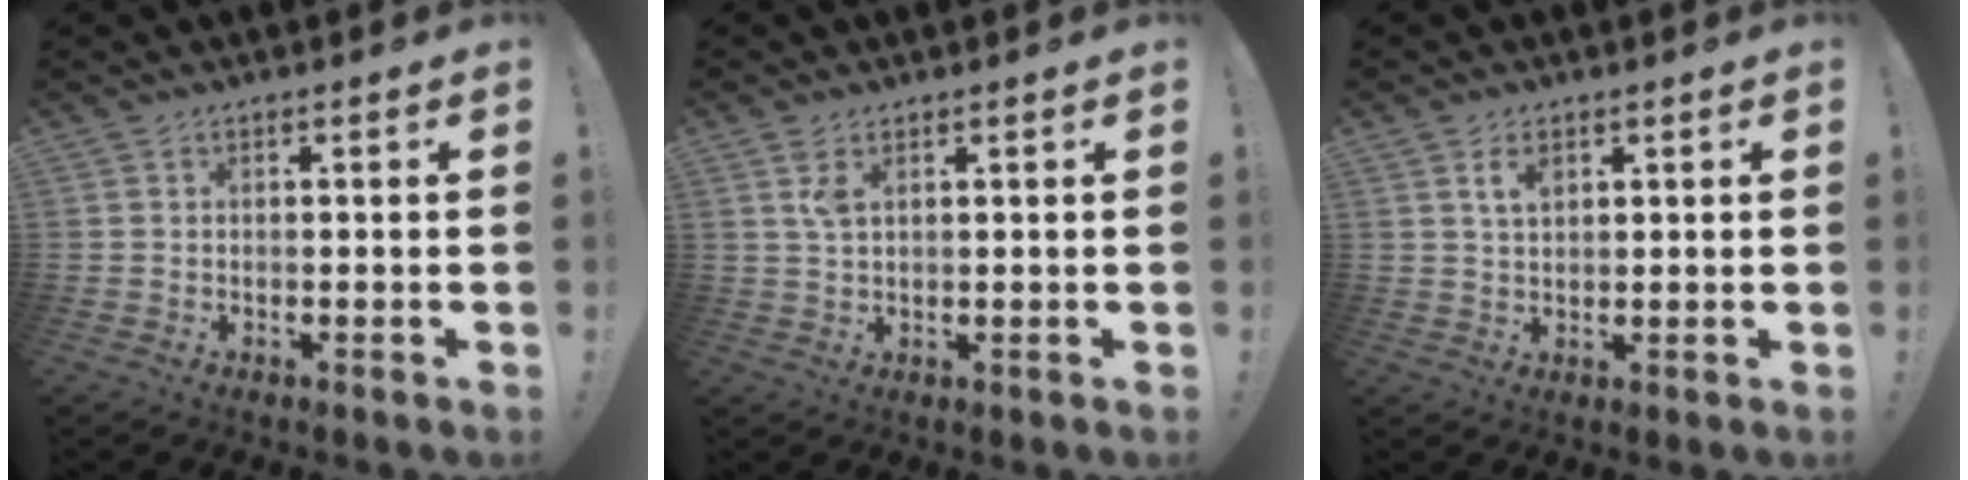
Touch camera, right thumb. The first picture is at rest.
{"total": 3.2, "force": [1.5, 1.3, 2.4], "torque": [-0.041, -0.003, 0.024]}
{"total": 4.0, "force": [2.4, 2.3, 2.3], "torque": [-0.036, -0.004, 0.041]}